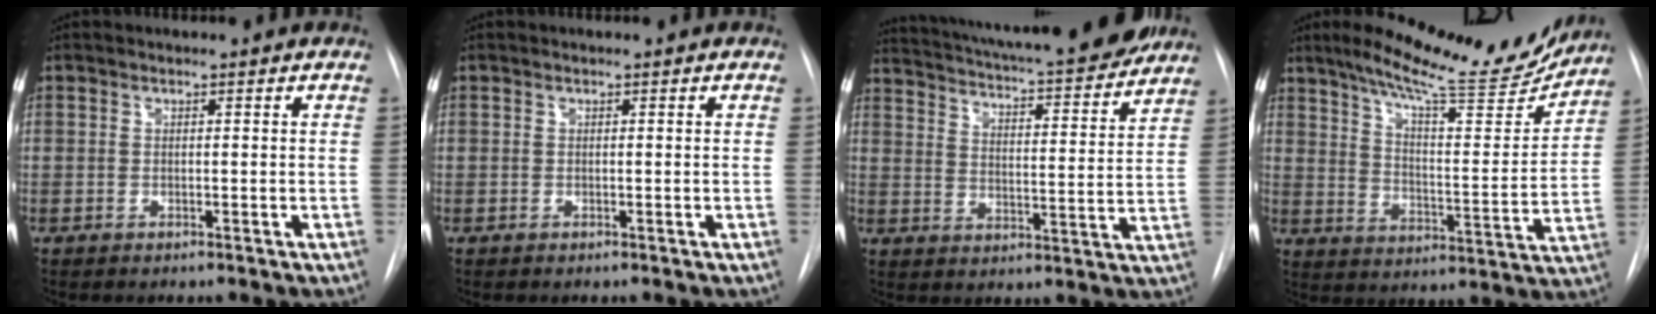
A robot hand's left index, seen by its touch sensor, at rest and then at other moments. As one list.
[{"total": 0.0}, {"total": 22.9, "force": [20.6, 2.3, 9.8], "torque": [-0.164, -0.021, 0.279]}, {"total": 19.0, "force": [16.7, 2.4, 8.7], "torque": [-0.131, -0.029, 0.236]}]